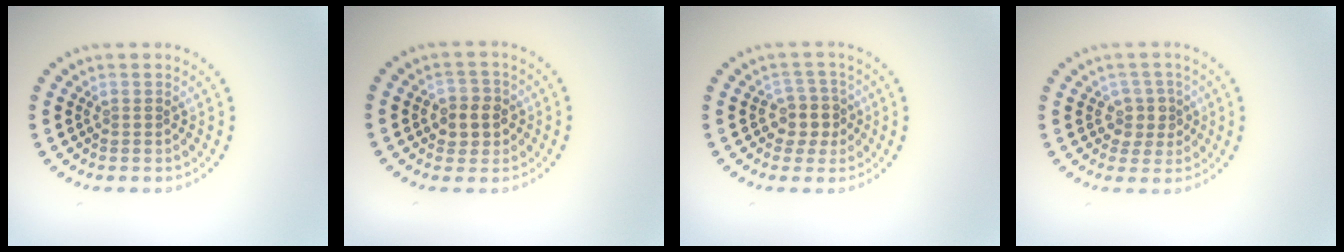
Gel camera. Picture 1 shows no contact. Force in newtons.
{"total": 2.7, "press": 2.6, "slide": 0.7}
{"total": 2.7, "press": 2.3, "slide": 1.5}
{"total": 2.2, "press": 2.0, "slide": 1.0}